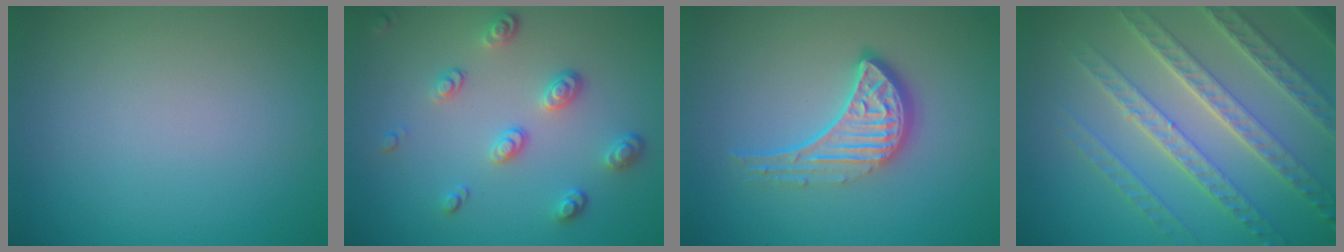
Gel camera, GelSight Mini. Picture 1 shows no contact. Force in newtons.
{"total": 3.2, "press": 2.6, "slide": 1.8}
{"total": 4.3, "press": 3.2, "slide": 2.8}
{"total": 7.6, "press": 5.3, "slide": 5.4}